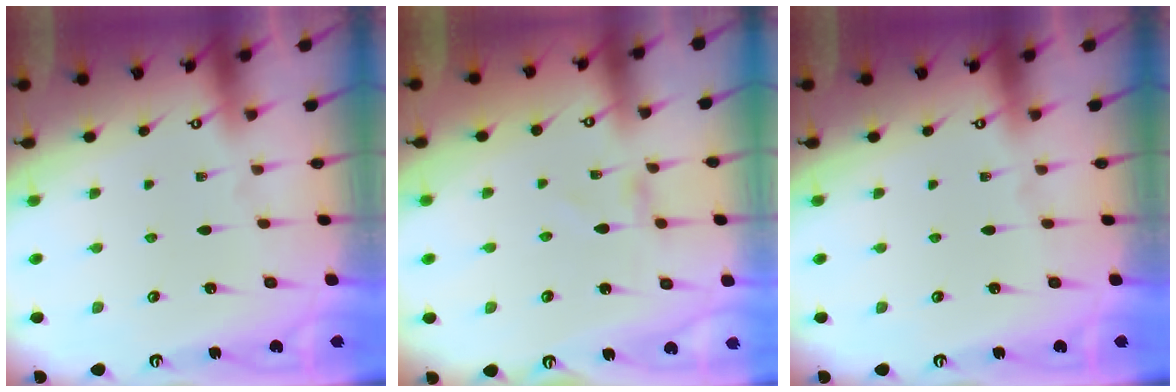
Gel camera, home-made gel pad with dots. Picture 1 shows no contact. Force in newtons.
{"total": 0.0}
{"total": 0.0}